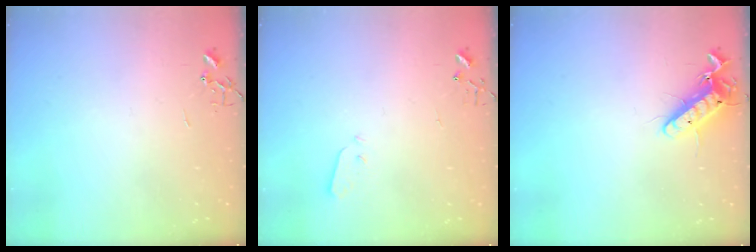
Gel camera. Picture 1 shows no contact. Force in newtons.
{"total": 3.5, "press": 3.5, "slide": 0.2}
{"total": 13.1, "press": 12.9, "slide": 2.2}